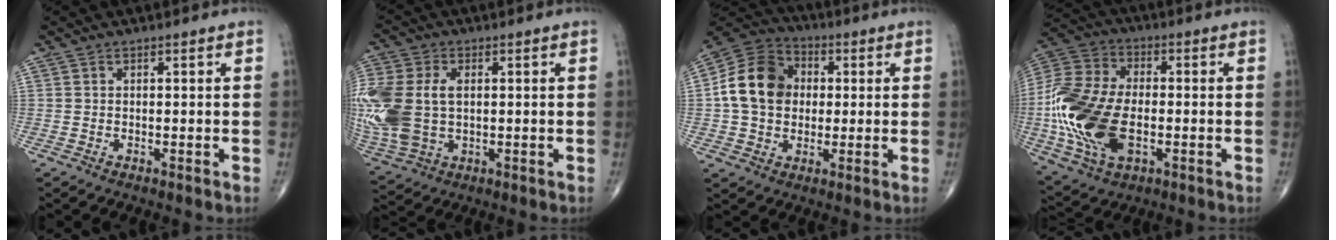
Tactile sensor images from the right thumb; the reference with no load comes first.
{"total": 18.7, "force": [0.5, 12.5, 13.8], "torque": [-0.368, 0.000, 0.025]}
{"total": 13.8, "force": [1.1, 11.0, 8.2], "torque": [-0.130, 0.021, 0.011]}
{"total": 21.4, "force": [-3.2, 12.7, 17.0], "torque": [-0.363, 0.000, -0.056]}